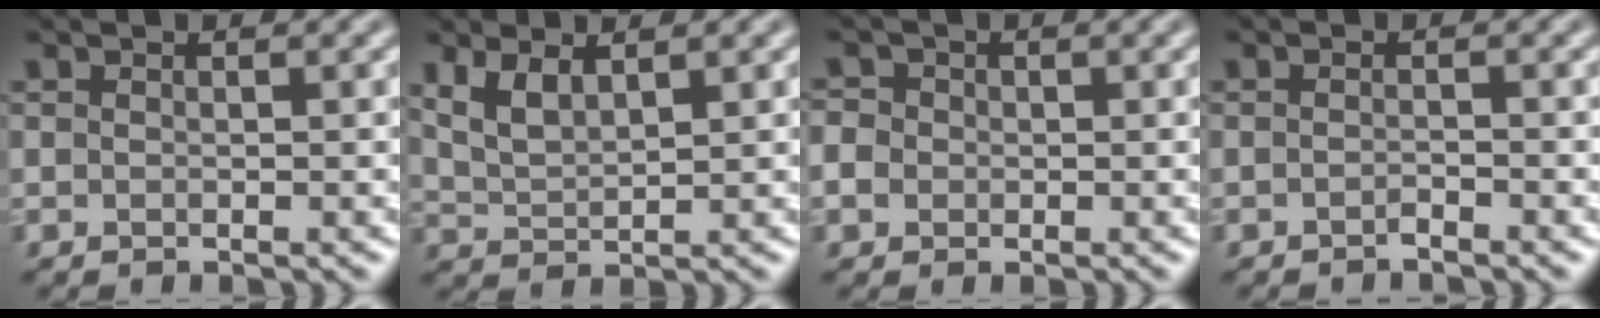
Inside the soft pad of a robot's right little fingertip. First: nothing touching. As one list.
[{"total": 2.7, "force": [1.7, 1.1, 1.9], "torque": [-0.047, -0.006, 0.037]}, {"total": 2.6, "force": [0.0, 2.4, 1.0], "torque": [-0.011, 0.016, -0.008]}, {"total": 0.8, "force": [-0.8, 0.1, 0.3], "torque": [-0.007, 0.001, -0.016]}]